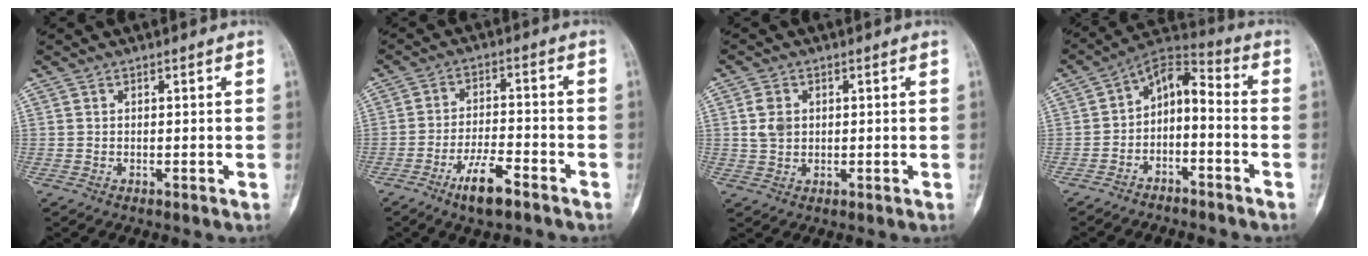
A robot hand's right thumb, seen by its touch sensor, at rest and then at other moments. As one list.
[{"total": 7.8, "force": [-5.0, 2.3, 5.6], "torque": [-0.101, 0.026, -0.085]}, {"total": 3.7, "force": [0.7, 2.8, 2.2], "torque": [-0.032, 0.001, 0.014]}, {"total": 9.4, "force": [-3.7, 5.3, 6.9], "torque": [-0.099, 0.076, -0.072]}]